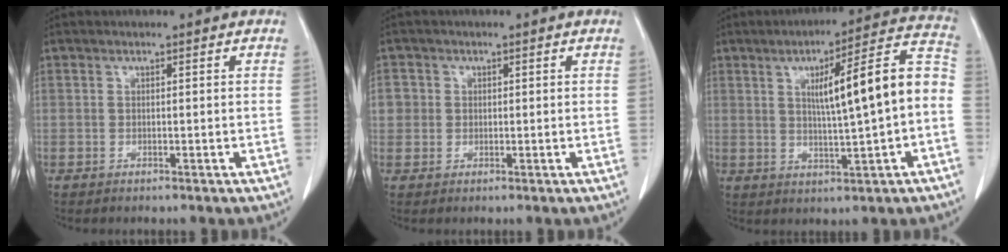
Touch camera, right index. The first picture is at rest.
{"total": 3.0, "force": [0.4, 3.0, 0.5], "torque": [0.004, 0.005, 0.009]}
{"total": 13.7, "force": [0.4, 0.9, 13.7], "torque": [-0.191, 0.031, 0.006]}